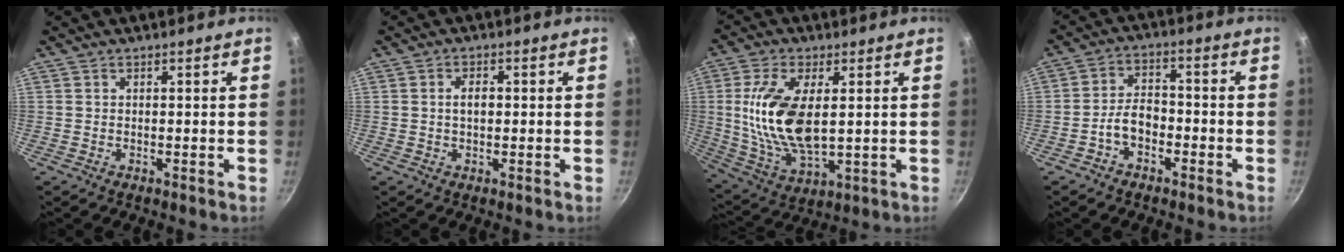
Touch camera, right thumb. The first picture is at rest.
{"total": 2.8, "force": [0.1, 1.7, 2.2], "torque": [-0.032, 0.009, 0.001]}
{"total": 16.1, "force": [2.2, 7.8, 13.9], "torque": [-0.267, -0.013, 0.047]}
{"total": 5.9, "force": [-2.7, 3.7, 3.8], "torque": [-0.051, 0.038, -0.052]}